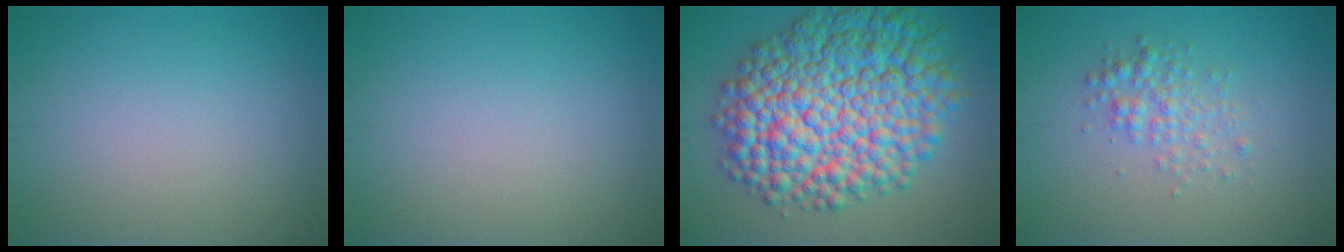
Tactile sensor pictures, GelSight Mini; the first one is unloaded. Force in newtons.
{"total": 0.0}
{"total": 14.2, "press": 14.2, "slide": 0.2}
{"total": 2.5, "press": 2.5, "slide": 0.0}